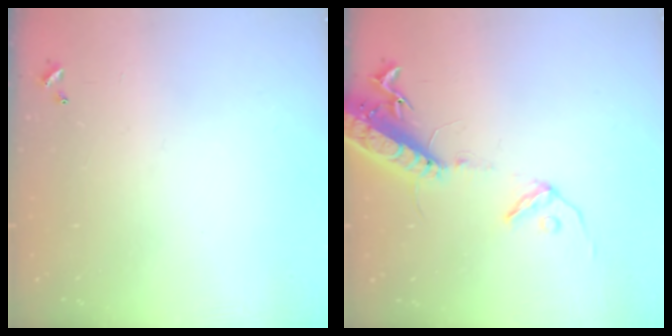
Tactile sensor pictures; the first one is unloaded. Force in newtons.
{"total": 16.3, "press": 15.8, "slide": 4.0}